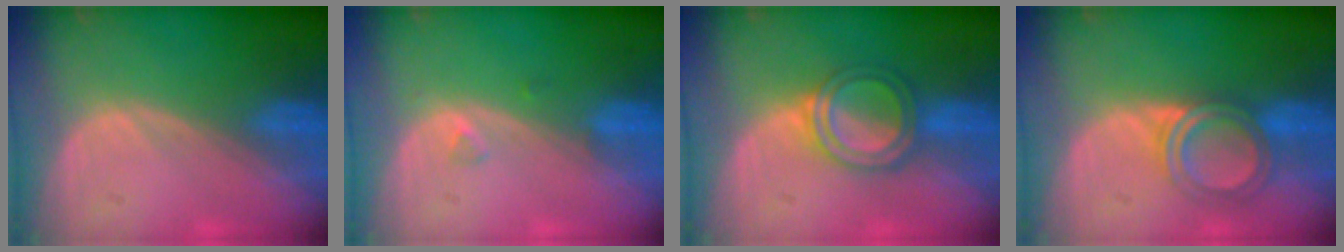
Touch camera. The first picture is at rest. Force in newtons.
{"total": 1.0, "press": 1.0, "slide": 0.2}
{"total": 5.3, "press": 5.2, "slide": 1.3}
{"total": 5.0, "press": 5.0, "slide": 0.4}